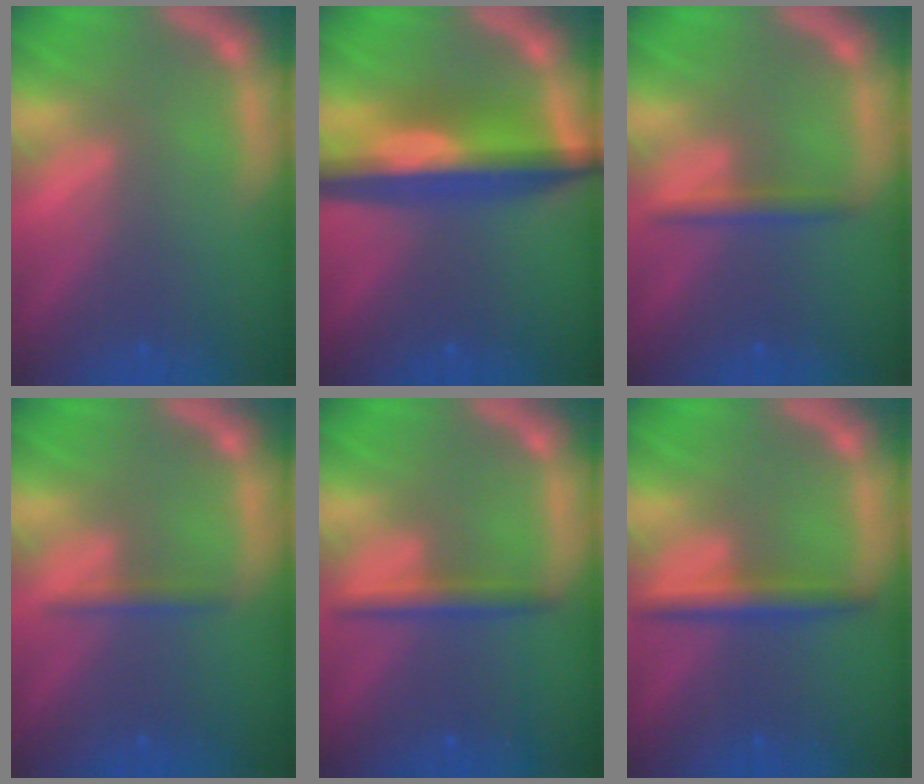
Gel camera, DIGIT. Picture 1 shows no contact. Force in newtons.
{"total": 8.5}
{"total": 1.9}
{"total": 1.4}
{"total": 2.4}
{"total": 3.0}